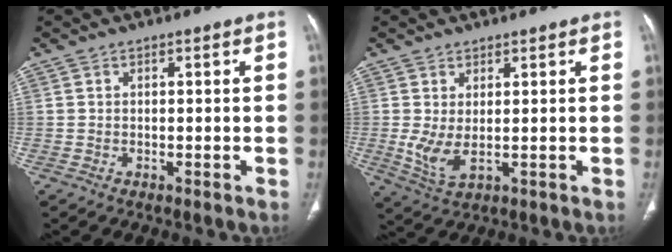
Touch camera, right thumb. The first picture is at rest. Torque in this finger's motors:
{"motor_torque": [2.61, 2.40, 0.41, -0.65, 0.19]}